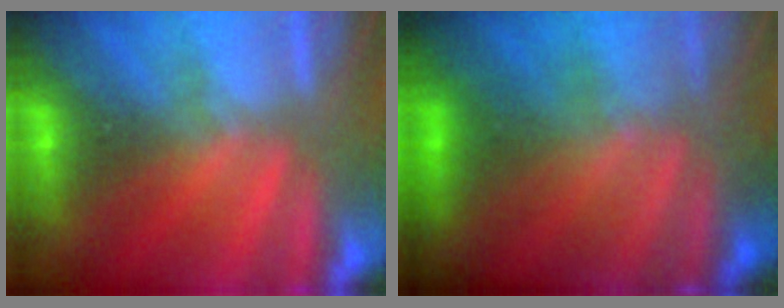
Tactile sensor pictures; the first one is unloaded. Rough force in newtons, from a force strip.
{"total": 7.5}